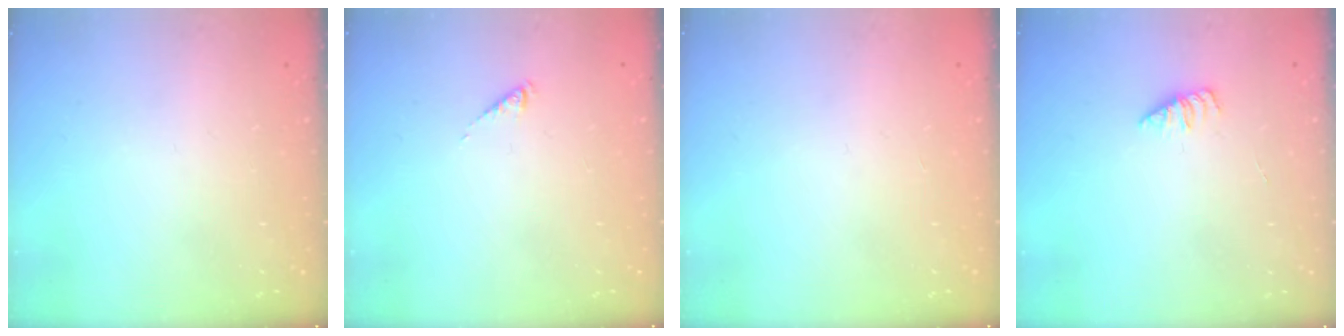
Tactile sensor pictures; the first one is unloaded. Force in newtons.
{"total": 0.6, "press": 0.6, "slide": 0.1}
{"total": 0.0}
{"total": 1.3, "press": 1.3, "slide": 0.2}